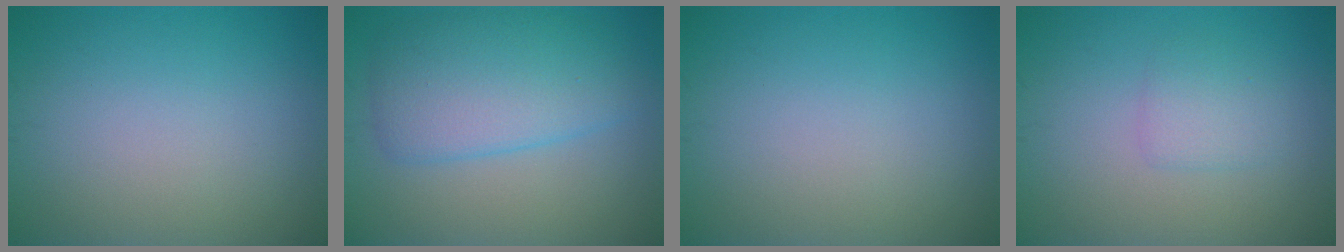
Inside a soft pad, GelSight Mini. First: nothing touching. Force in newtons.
{"total": 5.8, "press": 5.8, "slide": 0.3}
{"total": 0.0}
{"total": 1.8, "press": 1.8, "slide": 0.1}